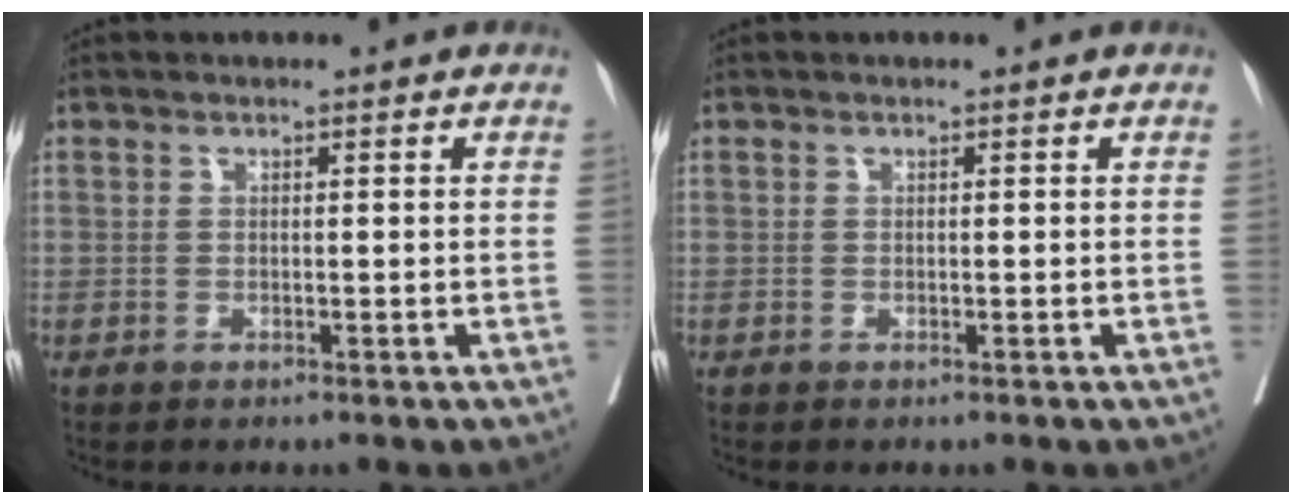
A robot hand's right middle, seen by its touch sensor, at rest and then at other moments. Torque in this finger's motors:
{"motor_torque": [0.18, -0.46, 0.02, 0.00]}